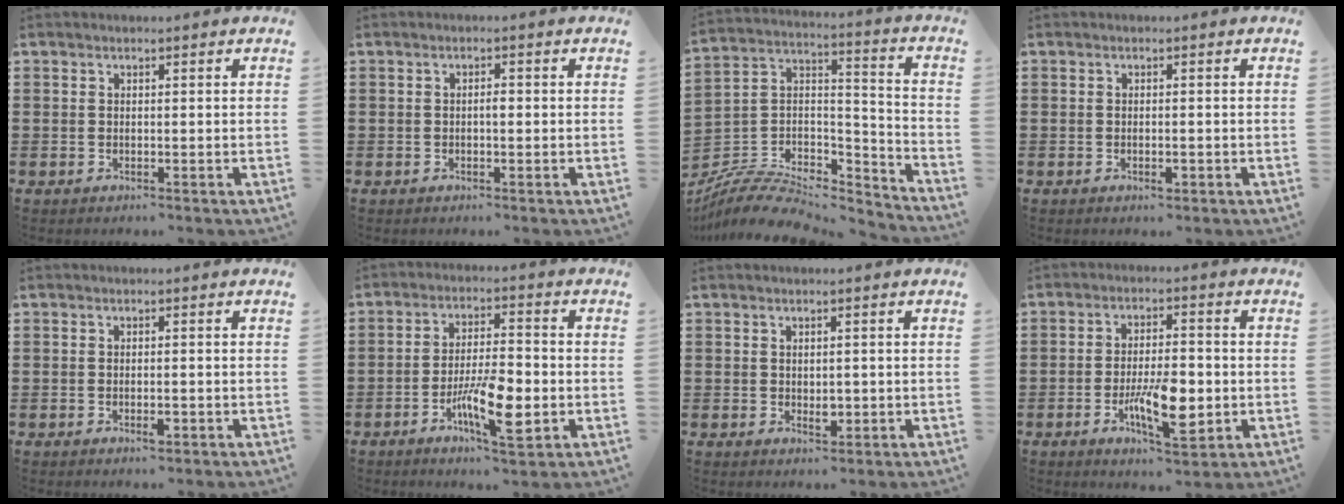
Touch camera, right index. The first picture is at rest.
{"total": 1.3, "force": [-0.2, 0.4, 1.2], "torque": [-0.023, -0.001, -0.004]}
{"total": 7.5, "force": [-6.2, 3.3, 2.9], "torque": [-0.061, 0.012, -0.122]}
{"total": 1.2, "force": [-0.4, 0.3, 1.1], "torque": [-0.021, -0.007, -0.005]}
{"total": 1.6, "force": [-0.6, 0.4, 1.4], "torque": [-0.027, -0.004, -0.009]}
{"total": 10.0, "force": [-3.3, 3.1, 8.9], "torque": [-0.174, -0.010, -0.056]}
{"total": 1.9, "force": [0.1, 1.0, 1.6], "torque": [-0.020, -0.003, 0.001]}
{"total": 9.4, "force": [-2.4, 3.4, 8.4], "torque": [-0.162, -0.011, -0.037]}